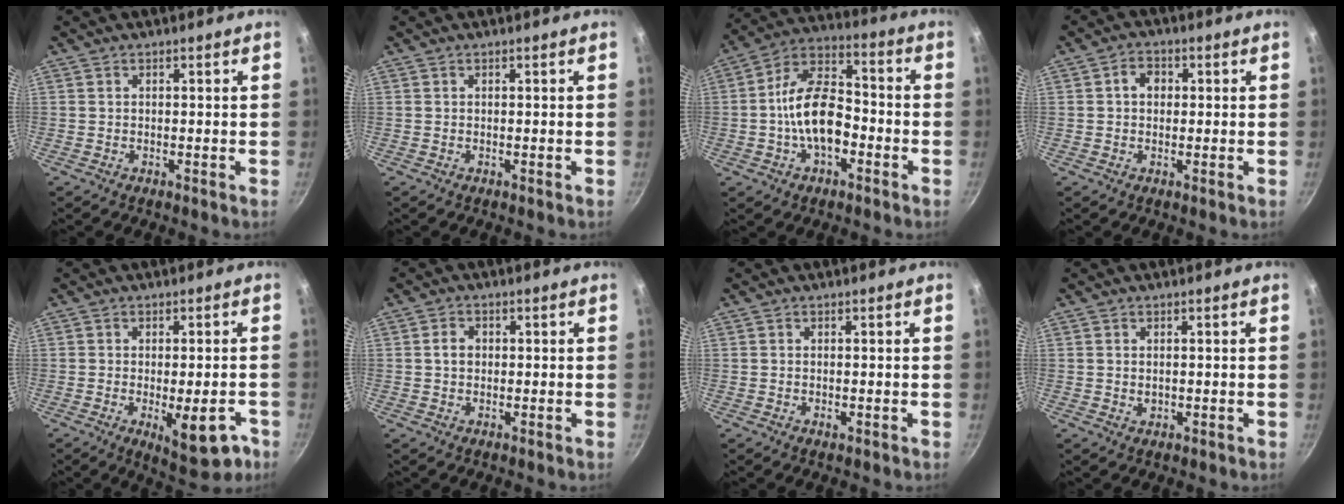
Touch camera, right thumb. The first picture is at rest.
{"total": 0.0}
{"total": 14.0, "force": [-3.2, 8.4, 10.7], "torque": [-0.158, 0.049, -0.070]}
{"total": 3.5, "force": [0.5, 2.8, 2.1], "torque": [-0.015, 0.007, 0.004]}
{"total": 10.3, "force": [-3.9, 3.9, 8.7], "torque": [-0.087, 0.010, -0.040]}
{"total": 2.7, "force": [0.1, 2.2, 1.5], "torque": [-0.016, 0.006, 0.001]}
{"total": 1.0, "force": [-0.3, 0.5, 0.8], "torque": [-0.013, 0.001, -0.004]}
{"total": 1.4, "force": [0.0, 1.1, 0.9], "torque": [-0.014, 0.000, 0.002]}